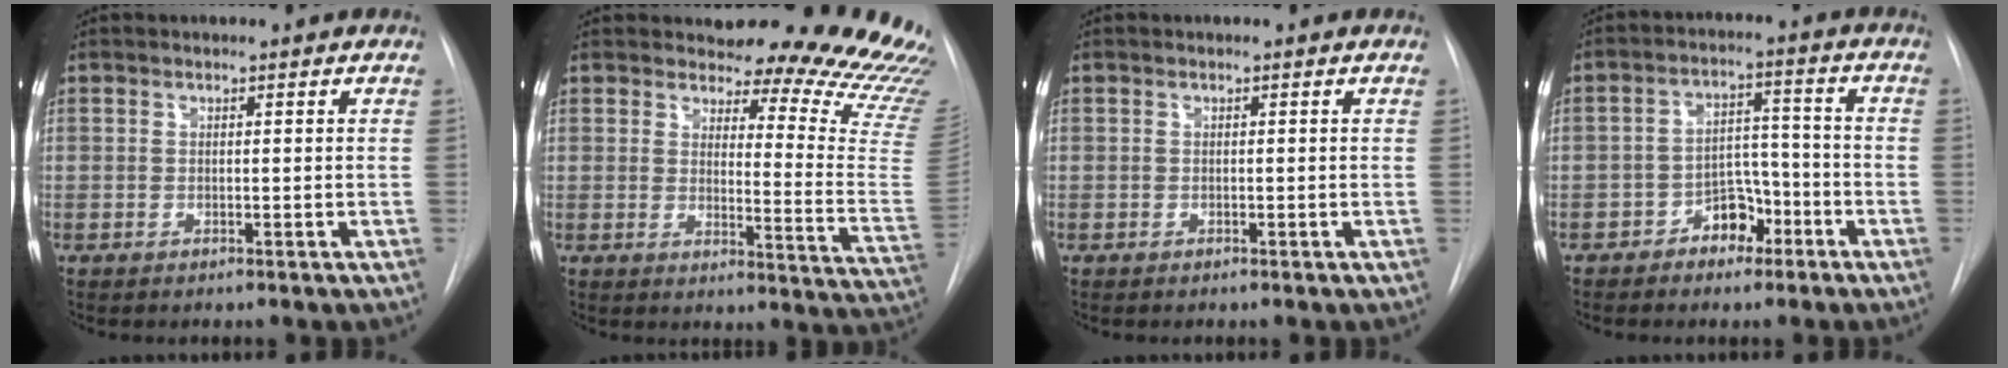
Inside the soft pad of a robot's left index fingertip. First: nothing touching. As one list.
[{"total": 20.0, "force": [19.3, 2.8, 4.6], "torque": [-0.034, -0.158, 0.196]}, {"total": 0.0}, {"total": 6.0, "force": [-3.6, 3.7, 3.1], "torque": [-0.049, 0.024, -0.058]}]